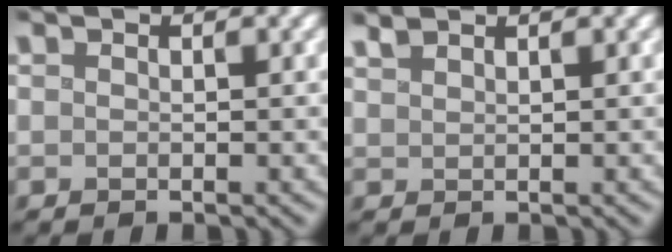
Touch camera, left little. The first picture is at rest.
{"total": 1.2, "force": [1.2, 0.1, 0.4], "torque": [-0.009, 0.006, 0.025]}